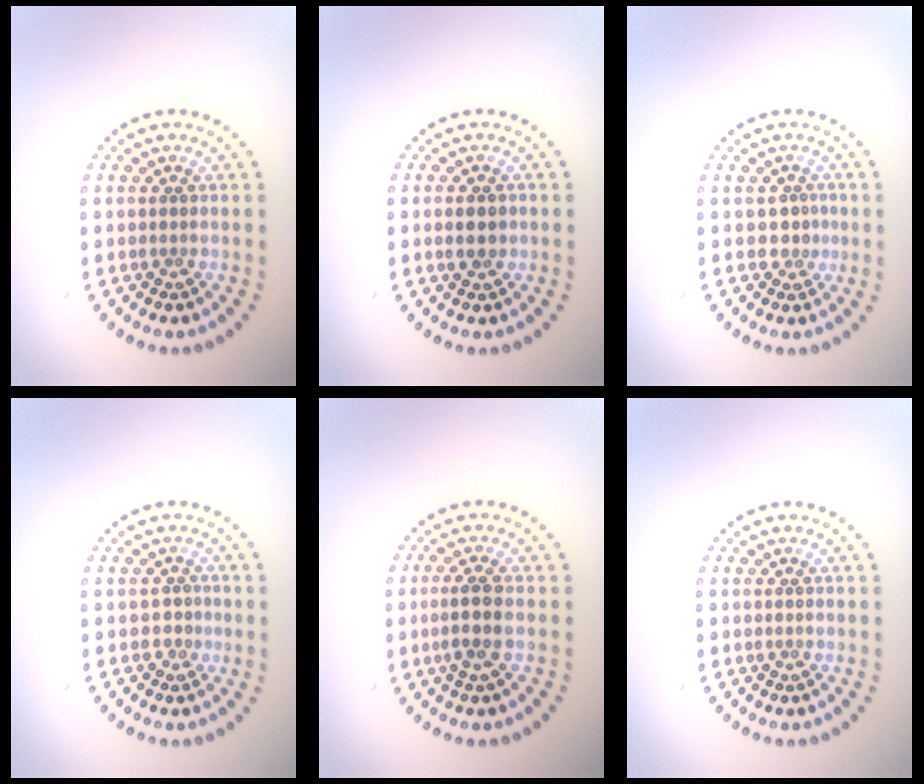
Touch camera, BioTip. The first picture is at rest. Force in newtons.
{"total": 1.7, "press": 1.7, "slide": 0.2}
{"total": 1.6, "press": 1.2, "slide": 1.1}
{"total": 1.1, "press": 0.9, "slide": 0.7}
{"total": 2.3, "press": 2.0, "slide": 1.2}
{"total": 0.0}